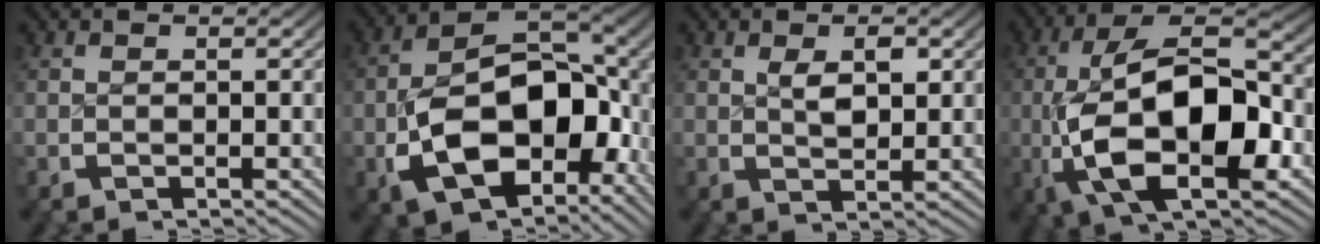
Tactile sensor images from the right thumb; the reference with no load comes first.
{"total": 18.6, "force": [-2.8, 12.1, 13.9], "torque": [-0.262, -0.059, -0.013]}
{"total": 2.2, "force": [0.7, 1.1, 1.8], "torque": [-0.031, -0.007, 0.021]}
{"total": 16.7, "force": [-1.6, 9.4, 13.7], "torque": [-0.269, -0.050, -0.007]}